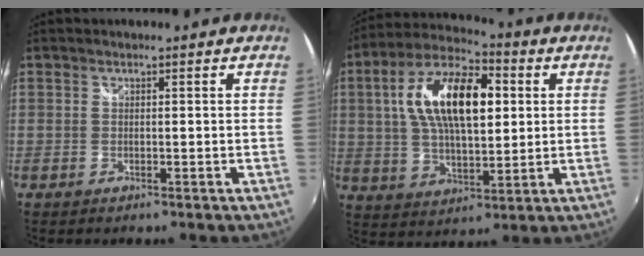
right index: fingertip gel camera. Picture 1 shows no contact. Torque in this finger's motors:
{"motor_torque": [1.03, -0.28, 0.62, 0.13]}